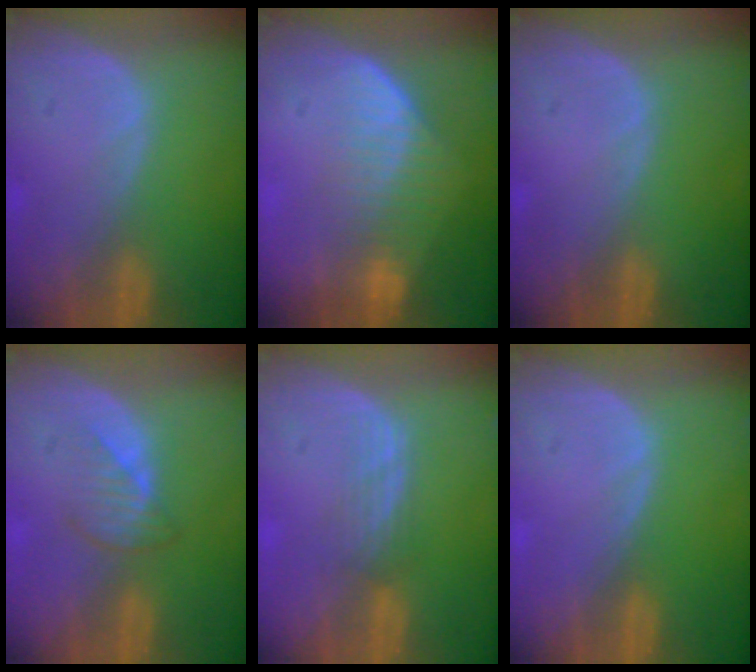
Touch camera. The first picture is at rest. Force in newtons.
{"total": 7.2, "press": 6.1, "slide": 3.8}
{"total": 0.0}
{"total": 3.0, "press": 2.9, "slide": 0.7}
{"total": 2.8, "press": 2.5, "slide": 1.2}
{"total": 0.0}